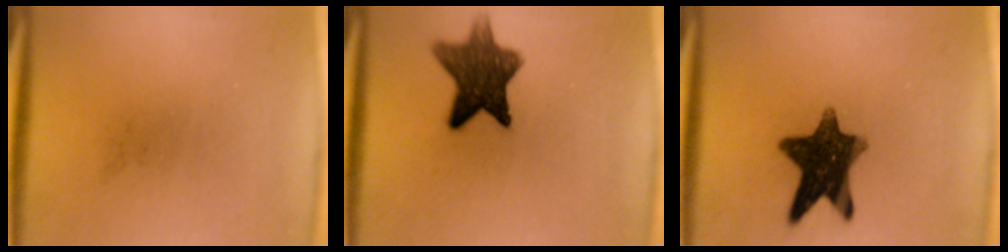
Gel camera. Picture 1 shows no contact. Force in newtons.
{"total": 10.4}
{"total": 11.9}